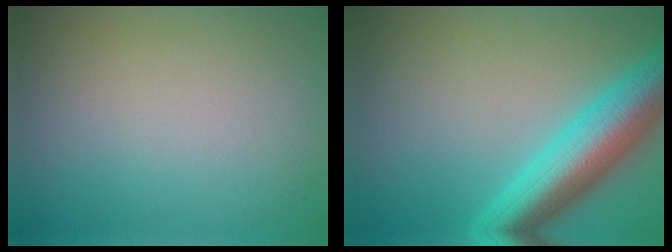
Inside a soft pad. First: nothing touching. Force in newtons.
{"total": 8.5, "press": 8.5, "slide": 0.3}